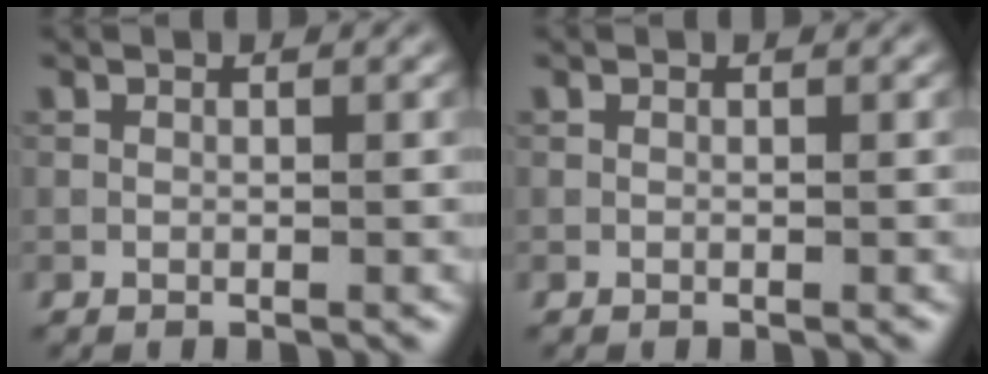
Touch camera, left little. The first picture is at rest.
{"total": 0.0}